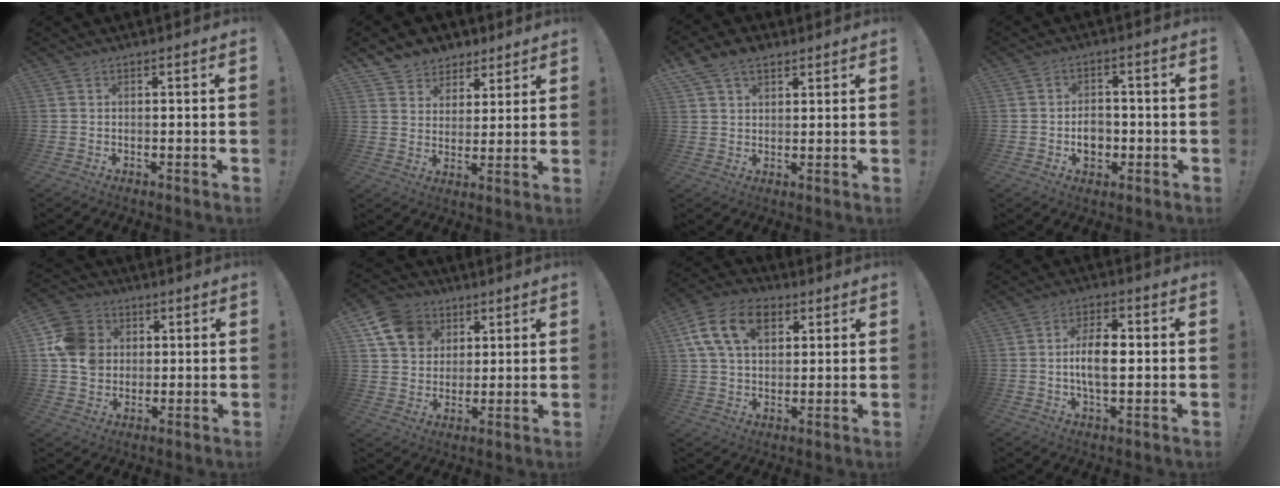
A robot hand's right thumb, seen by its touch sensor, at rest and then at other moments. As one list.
[{"total": 7.1, "force": [4.6, 5.4, 0.6], "torque": [-0.014, -0.035, 0.094]}, {"total": 7.1, "force": [4.6, 4.3, 3.3], "torque": [-0.062, -0.009, 0.090]}, {"total": 0.6, "force": [0.0, 0.6, 0.1], "torque": [-0.010, 0.005, 0.001]}, {"total": 12.2, "force": [1.7, 10.9, 5.3], "torque": [-0.095, 0.005, 0.038]}, {"total": 12.6, "force": [5.7, 10.1, 5.0], "torque": [-0.082, -0.024, 0.116]}, {"total": 15.1, "force": [5.8, 10.1, 9.6], "torque": [-0.161, -0.010, 0.110]}, {"total": 8.9, "force": [-0.5, 4.1, 7.9], "torque": [-0.150, 0.006, -0.013]}]